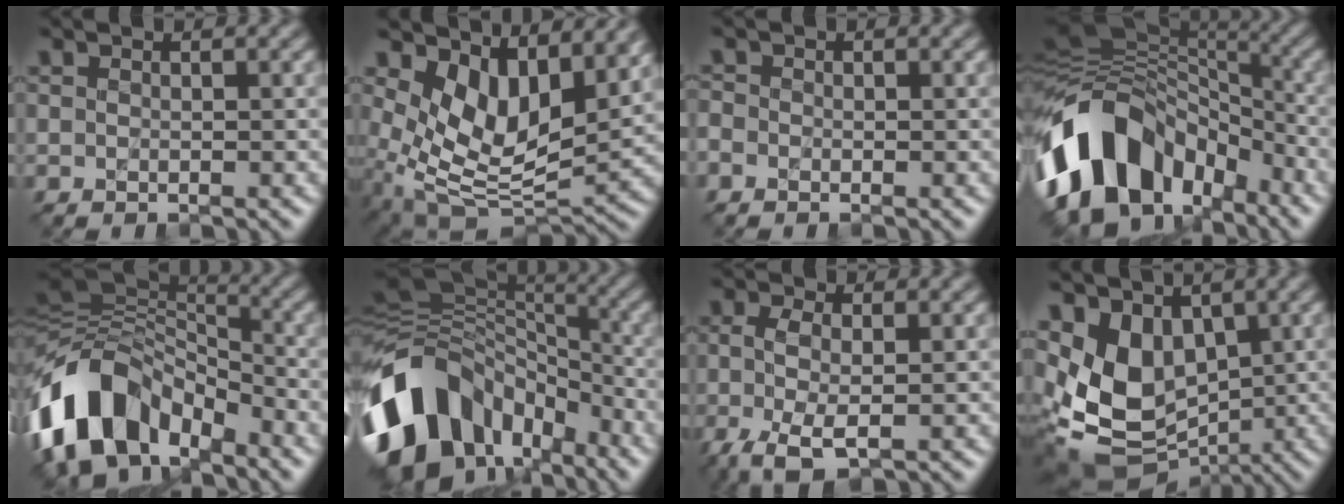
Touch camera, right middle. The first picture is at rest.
{"total": 8.9, "force": [2.8, 5.6, 6.3], "torque": [-0.123, -0.024, 0.051]}
{"total": 0.7, "force": [-0.4, 0.5, 0.1], "torque": [-0.005, -0.003, -0.006]}
{"total": 12.2, "force": [-5.8, 8.3, 6.8], "torque": [-0.121, 0.024, -0.122]}
{"total": 11.6, "force": [-6.0, 7.3, 6.6], "torque": [-0.122, 0.009, -0.122]}
{"total": 13.5, "force": [-6.2, 9.6, 7.1], "torque": [-0.157, 0.017, -0.124]}
{"total": 4.6, "force": [-1.7, 2.2, 3.7], "torque": [-0.095, -0.001, -0.034]}
{"total": 7.7, "force": [0.3, 6.0, 4.8], "torque": [-0.104, -0.028, 0.013]}